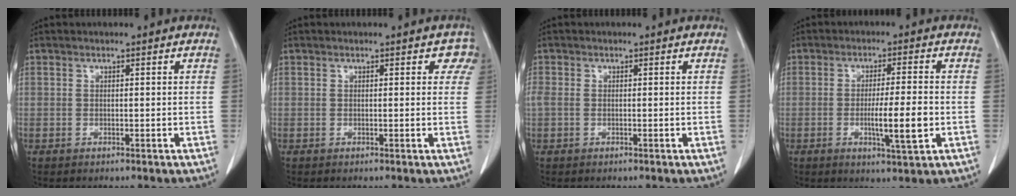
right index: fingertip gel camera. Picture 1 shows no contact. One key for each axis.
{"total": 2.5, "fx": 1.5, "fy": 1.6, "fz": 1.2, "tx": 0.008, "ty": 0.005, "tz": 0.004}
{"total": 1.5, "fx": -0.1, "fy": 1.0, "fz": 1.1, "tx": -0.043, "ty": 0.011, "tz": 0.002}
{"total": 7.0, "fx": -1.6, "fy": 0.0, "fz": 6.8, "tx": -0.113, "ty": -0.012, "tz": -0.026}